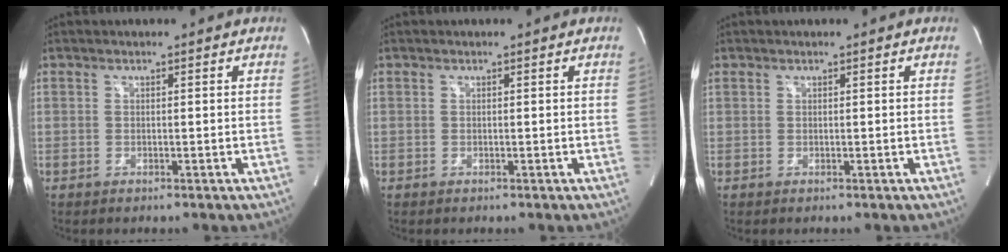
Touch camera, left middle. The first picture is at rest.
{"total": 0.0}
{"total": 0.0}